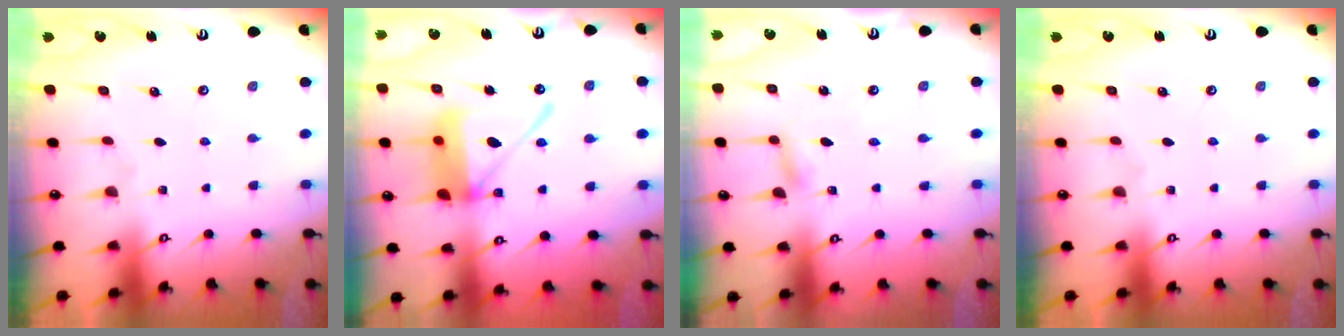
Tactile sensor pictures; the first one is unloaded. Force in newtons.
{"total": 15.1, "press": 14.9, "slide": 2.2}
{"total": 4.4, "press": 4.4, "slide": 0.3}
{"total": 0.0}